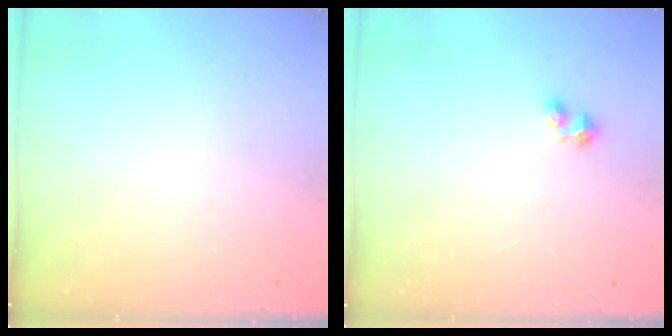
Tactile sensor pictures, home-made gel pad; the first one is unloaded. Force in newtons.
{"total": 2.9, "press": 2.8, "slide": 0.5}